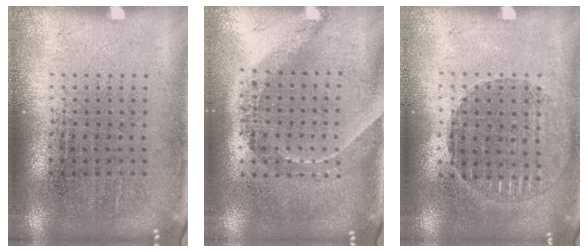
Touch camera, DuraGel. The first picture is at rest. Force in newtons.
{"total": 1.6, "press": 1.2, "slide": 1.1}
{"total": 1.1, "press": 1.1, "slide": 0.1}